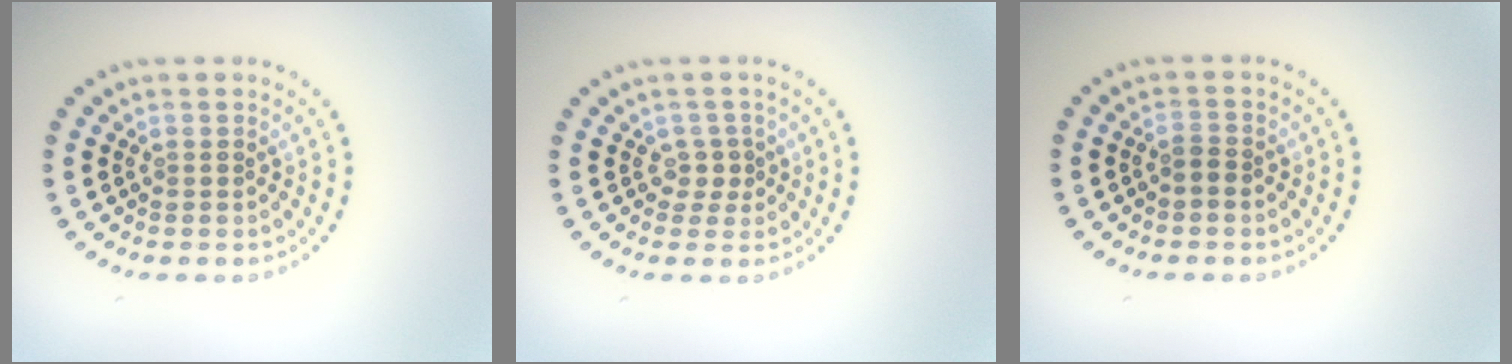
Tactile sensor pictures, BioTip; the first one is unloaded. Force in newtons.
{"total": 1.4, "press": 1.1, "slide": 0.9}
{"total": 1.1, "press": 0.9, "slide": 0.7}